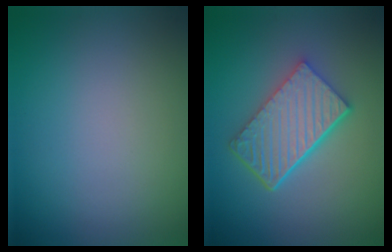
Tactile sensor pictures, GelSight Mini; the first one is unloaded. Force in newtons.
{"total": 6.2, "press": 4.5, "slide": 4.3}